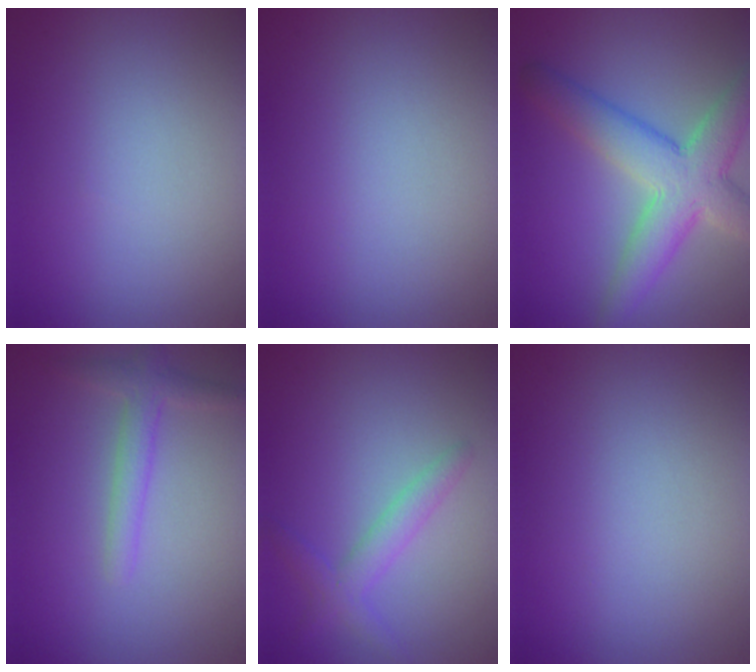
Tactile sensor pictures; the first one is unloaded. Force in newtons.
{"total": 0.0}
{"total": 7.0, "press": 7.0, "slide": 0.6}
{"total": 2.3, "press": 2.3, "slide": 0.1}
{"total": 2.4, "press": 2.4, "slide": 0.1}
{"total": 0.0}